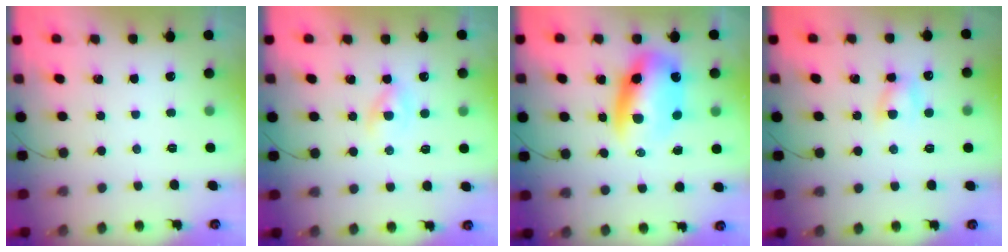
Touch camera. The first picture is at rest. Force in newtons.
{"total": 2.2, "press": 2.0, "slide": 1.0}
{"total": 10.6, "press": 10.3, "slide": 2.6}
{"total": 5.1, "press": 4.9, "slide": 1.5}